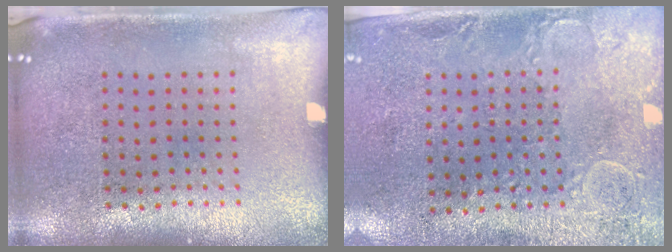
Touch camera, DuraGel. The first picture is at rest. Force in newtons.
{"total": 2.9, "press": 2.3, "slide": 1.8}